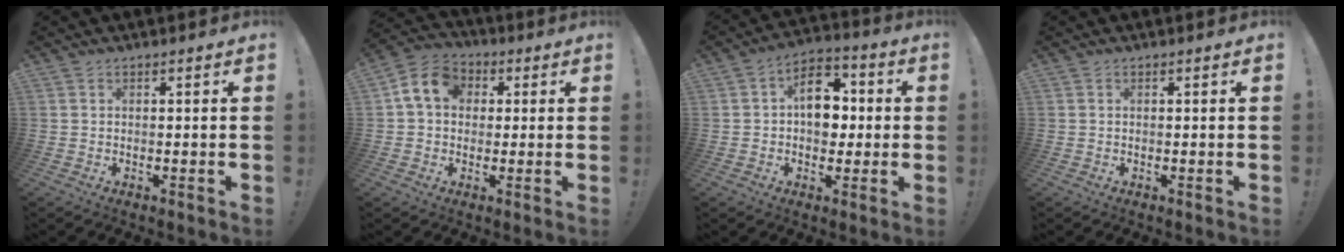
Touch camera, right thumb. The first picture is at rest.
{"total": 10.1, "force": [2.4, 8.0, 5.5], "torque": [-0.088, 0.012, 0.051]}
{"total": 12.2, "force": [0.6, 8.9, 8.4], "torque": [-0.110, 0.019, 0.014]}
{"total": 0.0}